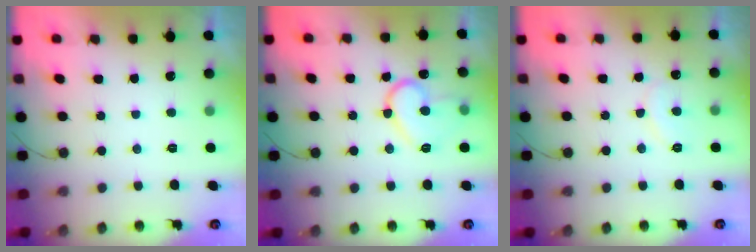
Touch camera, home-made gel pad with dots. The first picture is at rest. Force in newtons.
{"total": 13.0, "press": 13.0, "slide": 1.1}
{"total": 7.3, "press": 7.3, "slide": 0.5}